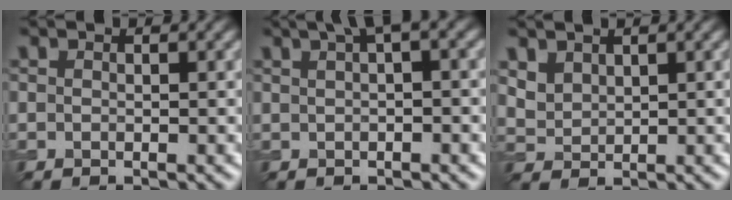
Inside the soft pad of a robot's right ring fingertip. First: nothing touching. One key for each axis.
{"total": 3.3, "fx": 1.6, "fy": 0.7, "fz": 2.8, "tx": -0.039, "ty": 0.014, "tz": 0.025}
{"total": 2.5, "fx": 1.7, "fy": 1.6, "fz": 1.0, "tx": -0.033, "ty": -0.005, "tz": 0.045}